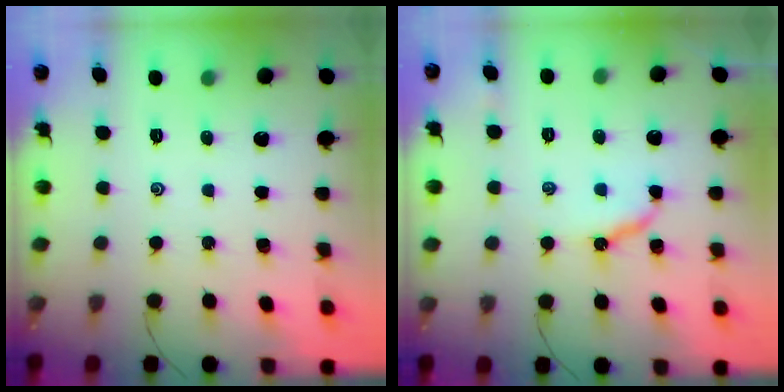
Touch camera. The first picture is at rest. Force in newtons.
{"total": 8.2, "press": 8.2, "slide": 0.8}